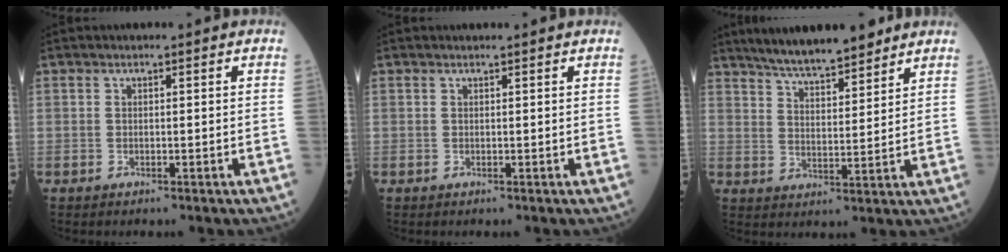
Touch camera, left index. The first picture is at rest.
{"total": 1.6, "force": [1.5, 0.1, 0.4], "torque": [-0.008, 0.008, 0.016]}
{"total": 11.7, "force": [10.1, 1.8, 5.7], "torque": [-0.088, 0.011, 0.162]}